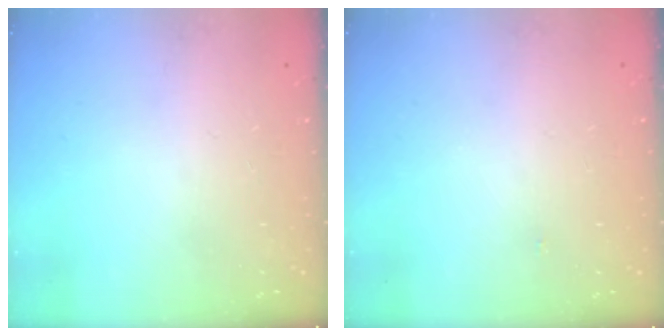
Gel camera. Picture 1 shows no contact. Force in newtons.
{"total": 15.5, "press": 3.5, "slide": 15.1}